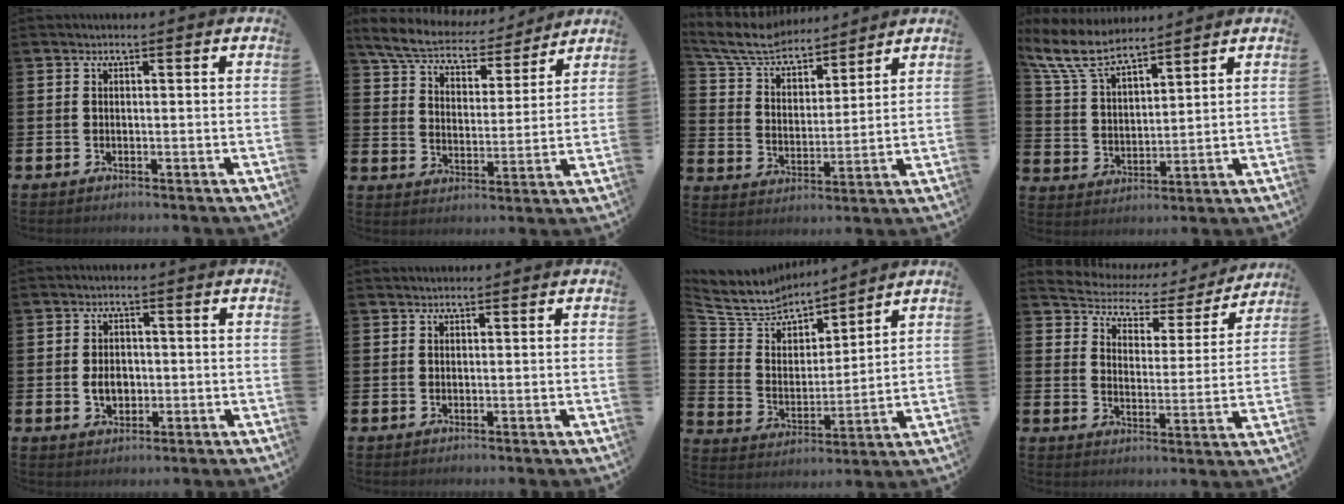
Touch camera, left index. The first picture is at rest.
{"total": 7.6, "force": [7.1, 1.8, 1.9], "torque": [-0.077, -0.046, 0.127]}
{"total": 7.4, "force": [6.9, 2.1, 1.4], "torque": [-0.068, -0.042, 0.123]}
{"total": 8.4, "force": [7.5, 2.1, 3.3], "torque": [-0.097, -0.027, 0.137]}
{"total": 3.3, "force": [-0.3, 2.4, 2.2], "torque": [-0.028, 0.000, -0.013]}
{"total": 0.8, "force": [0.7, 0.2, 0.1], "torque": [0.000, 0.001, 0.013]}
{"total": 7.0, "force": [6.7, 2.2, 0.6], "torque": [-0.062, -0.055, 0.115]}
{"total": 4.0, "force": [3.5, 1.9, 0.4], "torque": [-0.037, -0.028, 0.052]}